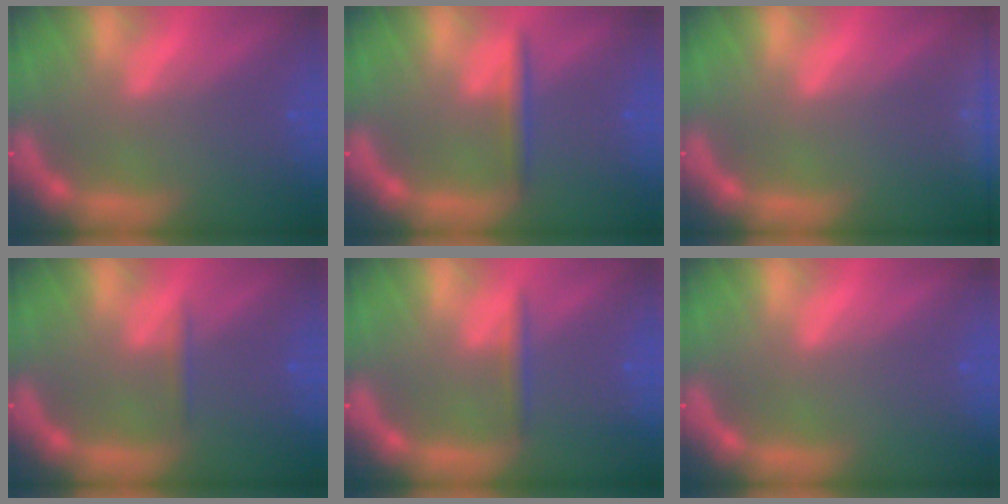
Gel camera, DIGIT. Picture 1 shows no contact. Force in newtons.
{"total": 1.9}
{"total": 8.0}
{"total": 0.9}
{"total": 1.4}
{"total": 0.0}